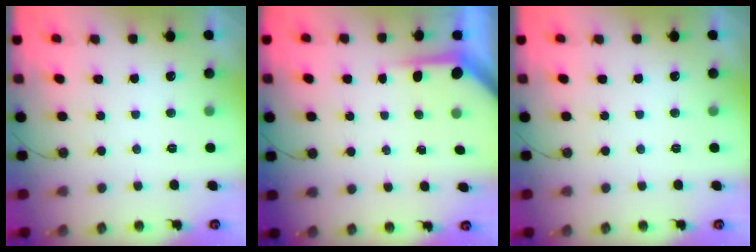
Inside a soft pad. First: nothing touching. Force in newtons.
{"total": 4.0, "press": 3.9, "slide": 0.4}
{"total": 0.0}